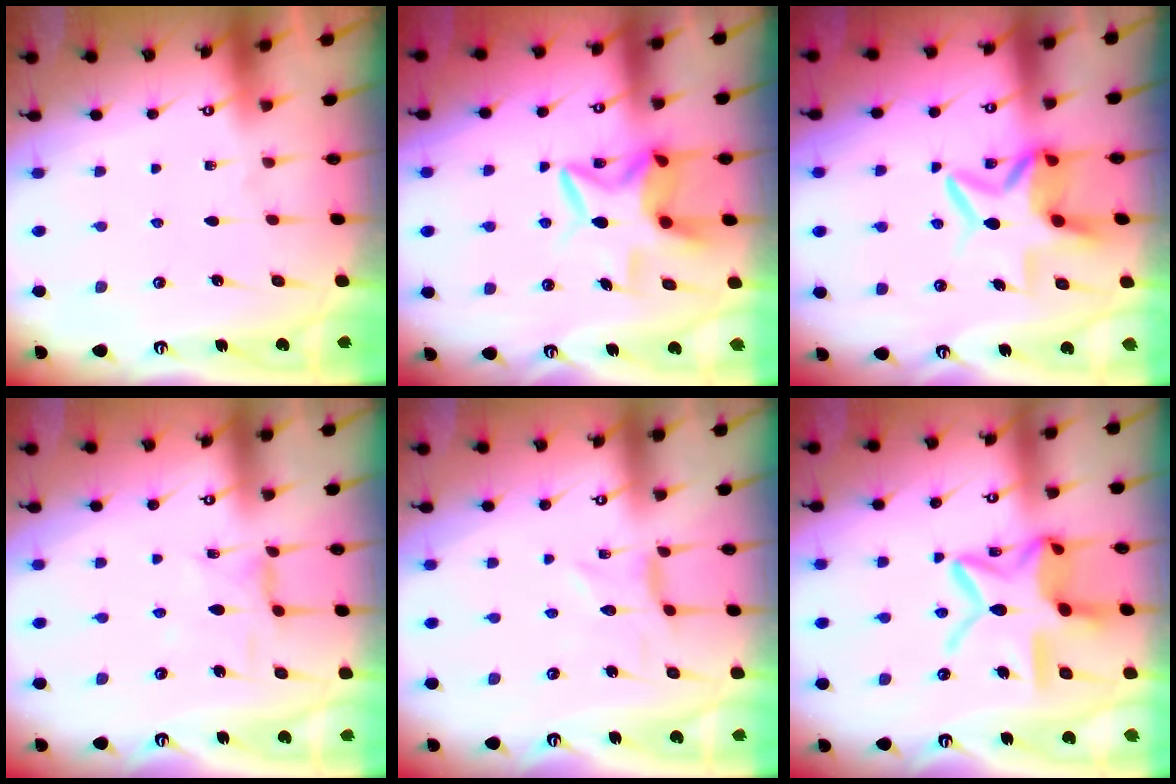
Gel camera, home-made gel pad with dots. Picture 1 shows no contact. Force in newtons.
{"total": 10.3, "press": 10.2, "slide": 1.7}
{"total": 9.1, "press": 9.0, "slide": 1.1}
{"total": 4.0, "press": 4.0, "slide": 0.4}
{"total": 0.0}
{"total": 18.1, "press": 18.0, "slide": 1.5}